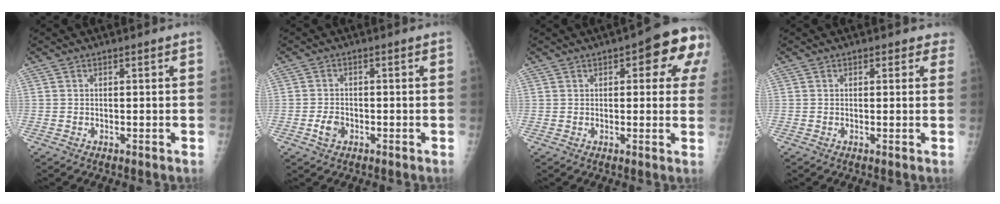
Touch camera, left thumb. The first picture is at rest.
{"total": 2.7, "force": [-1.1, 1.8, 1.7], "torque": [-0.030, 0.010, -0.019]}
{"total": 11.0, "force": [4.3, 4.9, 8.9], "torque": [-0.059, 0.005, 0.040]}
{"total": 2.1, "force": [1.4, 1.4, 0.8], "torque": [0.019, -0.002, 0.009]}